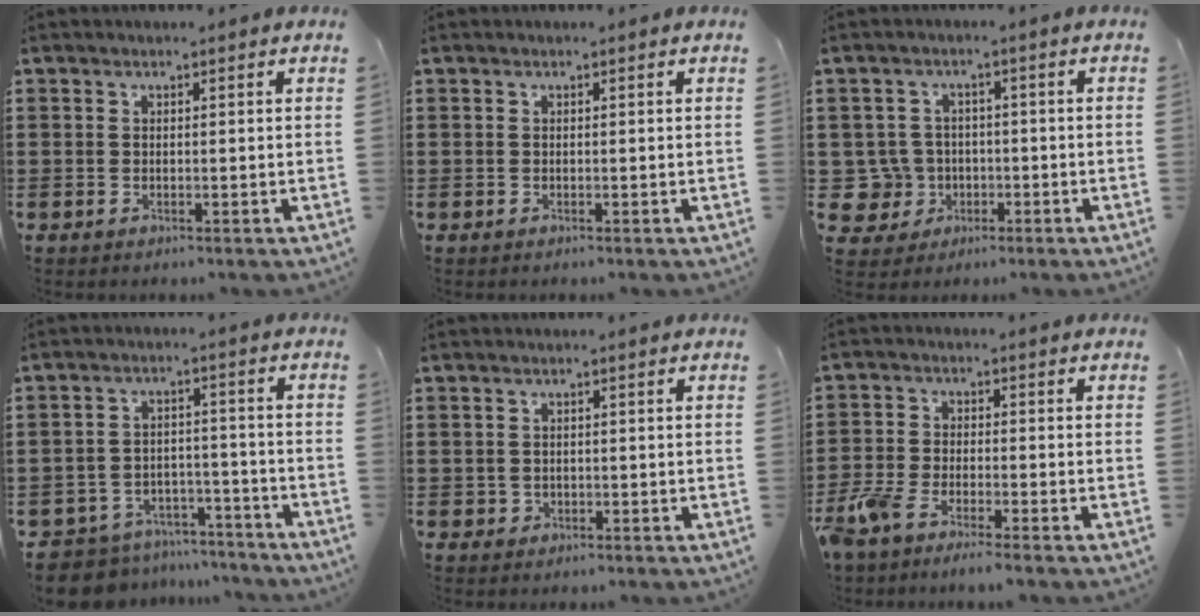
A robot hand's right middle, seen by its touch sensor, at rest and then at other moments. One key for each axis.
{"total": 0.0}
{"total": 5.8, "fx": -1.0, "fy": 5.4, "fz": 1.9, "tx": -0.071, "ty": 0.006, "tz": -0.021}
{"total": 7.3, "fx": -7.1, "fy": 1.3, "fz": 0.5, "tx": -0.023, "ty": 0.013, "tz": -0.145}
{"total": 0.8, "fx": -0.1, "fy": 0.8, "fz": 0.1, "tx": -0.005, "ty": 0.006, "tz": -0.003}
{"total": 4.4, "fx": -3.9, "fy": 0.7, "fz": 1.9, "tx": -0.070, "ty": -0.014, "tz": -0.085}